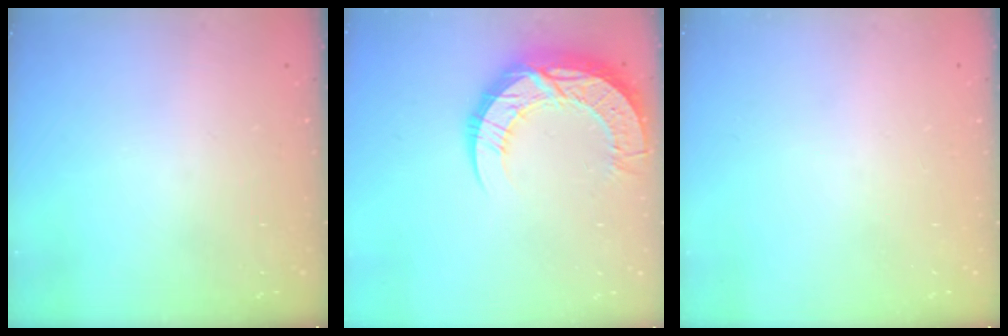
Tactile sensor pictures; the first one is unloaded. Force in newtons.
{"total": 16.5, "press": 16.5, "slide": 1.2}
{"total": 0.0}